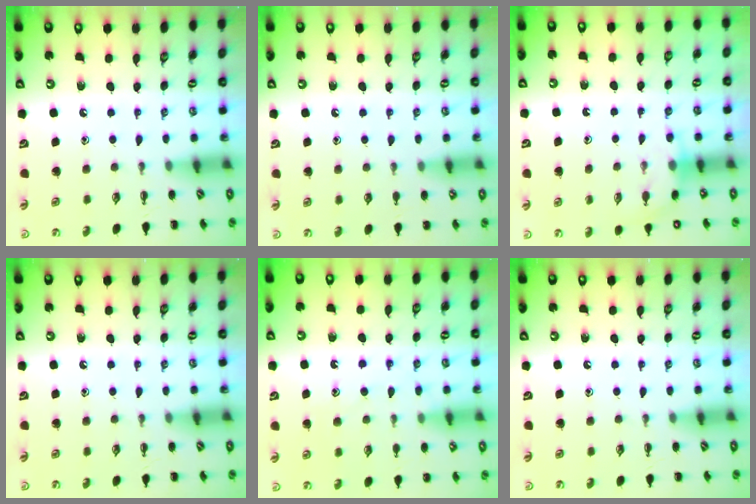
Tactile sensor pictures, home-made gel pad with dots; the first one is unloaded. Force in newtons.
{"total": 3.8, "press": 3.6, "slide": 1.1}
{"total": 4.8, "press": 4.6, "slide": 1.2}
{"total": 0.0}
{"total": 12.3, "press": 12.2, "slide": 0.8}
{"total": 0.0}